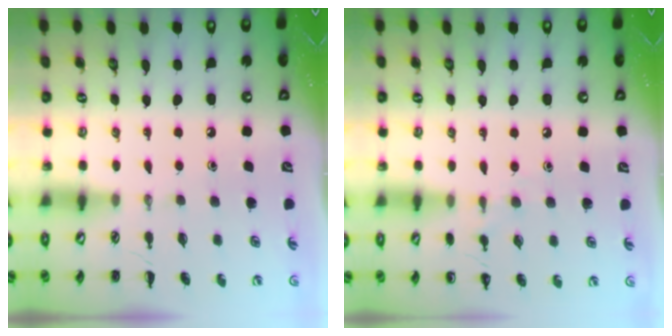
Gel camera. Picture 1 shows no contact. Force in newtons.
{"total": 6.0, "press": 5.7, "slide": 1.9}